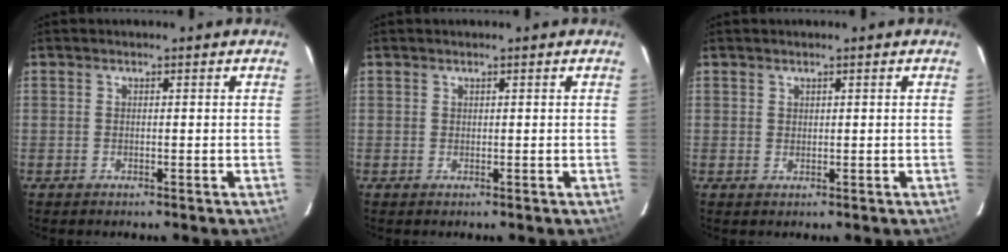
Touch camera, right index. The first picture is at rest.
{"total": 0.0}
{"total": 0.6, "force": [0.5, 0.4, 0.1], "torque": [-0.002, 0.004, 0.009]}